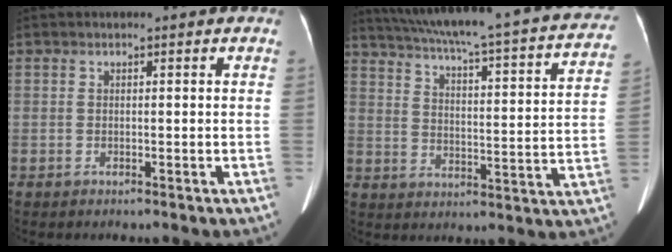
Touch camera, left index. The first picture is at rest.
{"total": 30.7, "force": [26.4, 3.6, 15.2], "torque": [-0.237, -0.044, 0.326]}